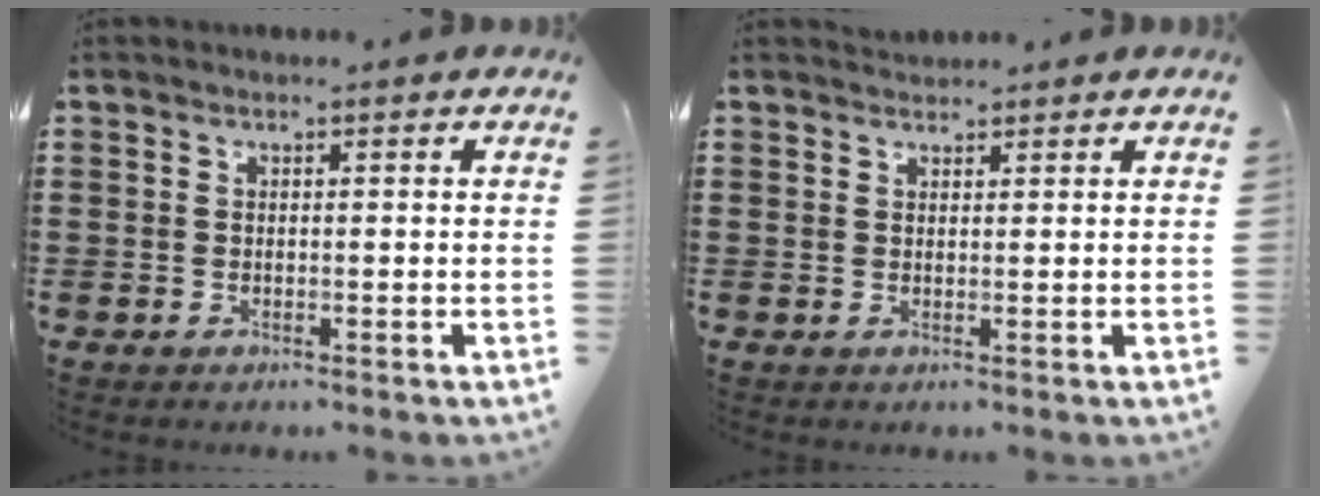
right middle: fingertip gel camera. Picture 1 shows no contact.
{"total": 1.1, "force": [1.1, 0.3, -0.1], "torque": [-0.001, 0.000, 0.021]}